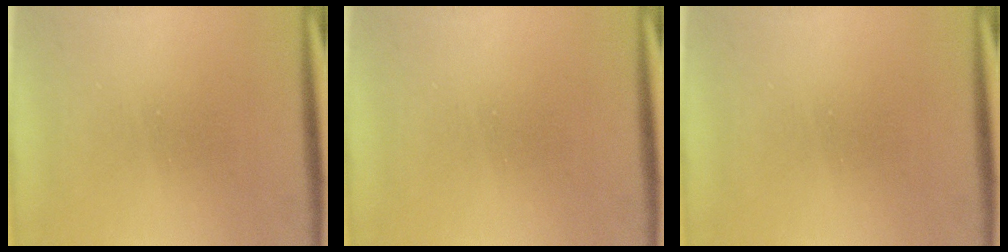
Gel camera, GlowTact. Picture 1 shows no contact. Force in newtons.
{"total": 0.0}
{"total": 0.0}